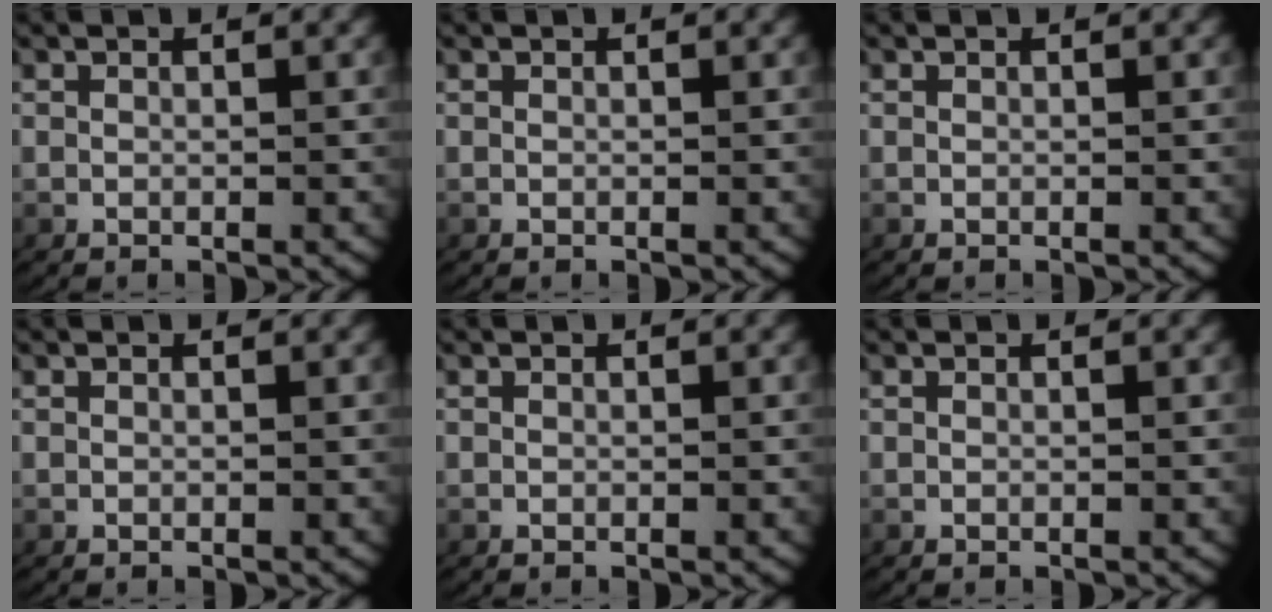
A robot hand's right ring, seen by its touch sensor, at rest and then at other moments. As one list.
[{"total": 0.0}, {"total": 0.0}, {"total": 0.0}, {"total": 0.0}, {"total": 0.0}]